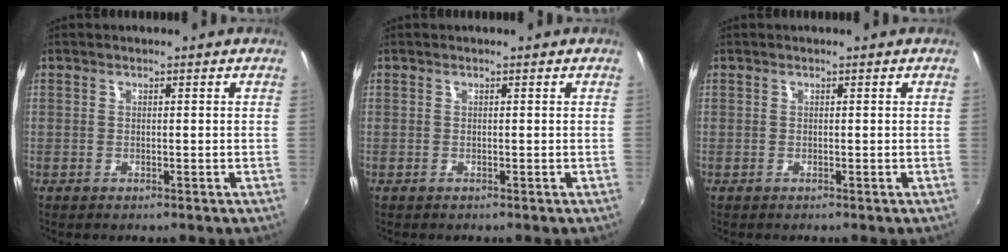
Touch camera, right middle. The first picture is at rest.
{"total": 0.0}
{"total": 0.0}